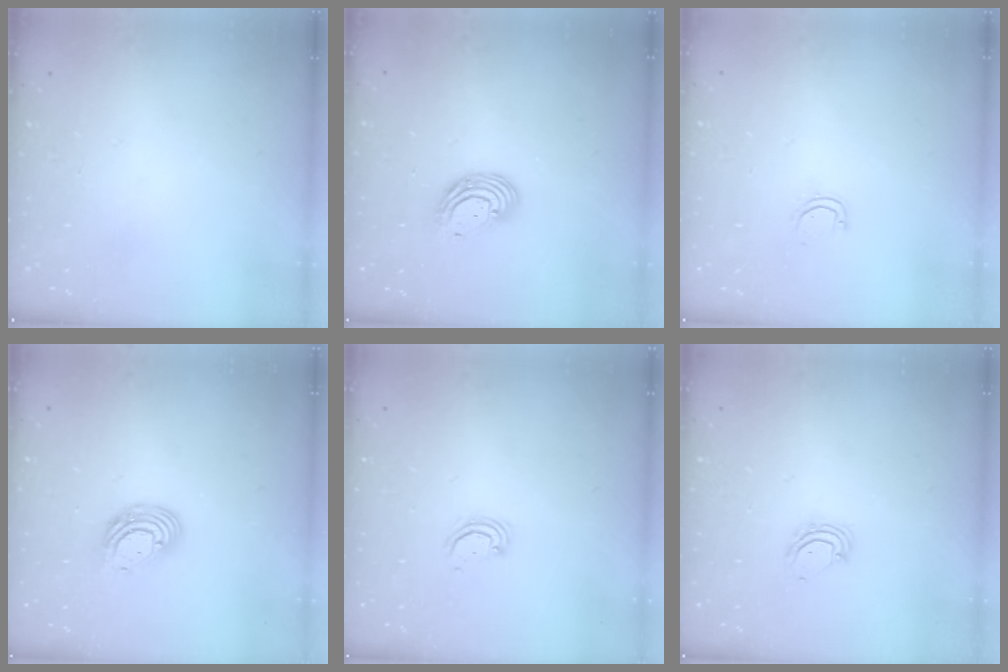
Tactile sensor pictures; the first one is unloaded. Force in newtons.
{"total": 8.2, "press": 8.1, "slide": 1.3}
{"total": 4.1, "press": 4.1, "slide": 0.3}
{"total": 9.4, "press": 9.4, "slide": 0.8}
{"total": 2.8, "press": 2.8, "slide": 0.2}
{"total": 5.0, "press": 5.0, "slide": 0.4}